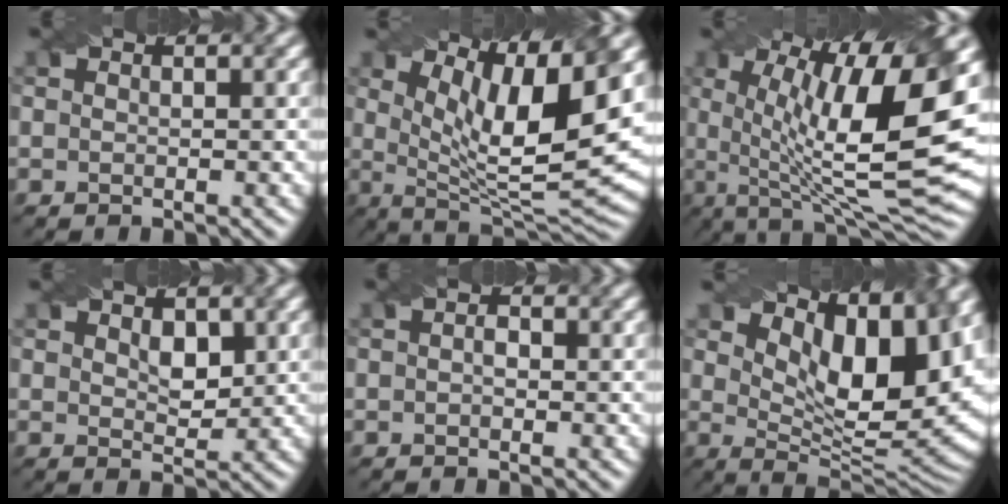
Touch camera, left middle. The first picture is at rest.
{"total": 11.9, "force": [4.0, 3.4, 10.7], "torque": [-0.161, -0.008, 0.070]}
{"total": 15.7, "force": [1.8, 4.9, 14.8], "torque": [-0.211, -0.002, 0.028]}
{"total": 2.3, "force": [1.0, 1.3, 1.5], "torque": [-0.025, -0.004, 0.022]}
{"total": 1.4, "force": [0.2, 0.9, 1.0], "torque": [-0.013, 0.000, -0.008]}
{"total": 11.7, "force": [5.2, 4.6, 9.4], "torque": [-0.143, 0.000, 0.090]}